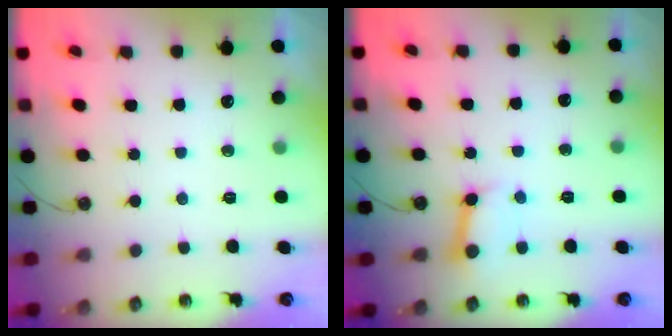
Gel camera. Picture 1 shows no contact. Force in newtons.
{"total": 8.4, "press": 8.4, "slide": 1.0}